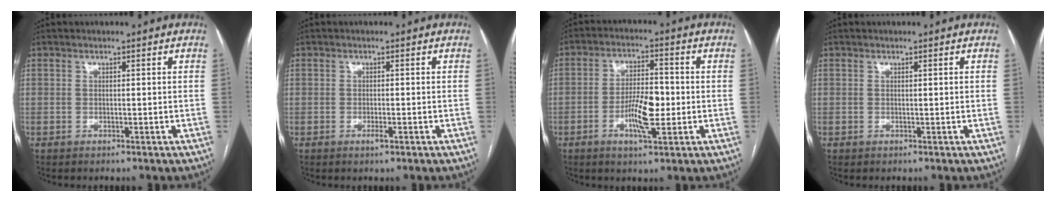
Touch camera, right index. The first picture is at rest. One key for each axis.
{"total": 1.1, "fx": -0.5, "fy": 0.3, "fz": 0.9, "tx": -0.014, "ty": 0.000, "tz": -0.007}
{"total": 7.6, "fx": -1.8, "fy": 2.1, "fz": 7.1, "tx": -0.132, "ty": 0.005, "tz": -0.032}
{"total": 0.0}